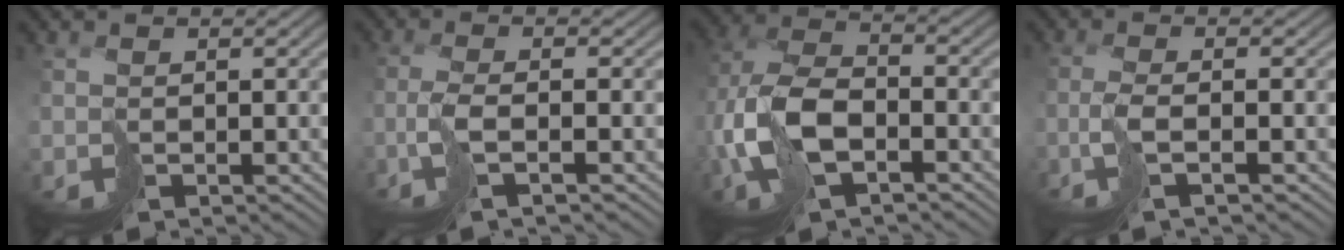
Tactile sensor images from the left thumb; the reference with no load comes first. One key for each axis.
{"total": 3.0, "fx": -0.7, "fy": 0.2, "fz": 2.9, "tx": -0.049, "ty": 0.006, "tz": -0.029}
{"total": 10.1, "fx": -2.4, "fy": 5.7, "fz": 8.0, "tx": -0.206, "ty": -0.003, "tz": -0.056}
{"total": 2.6, "fx": -0.5, "fy": 0.1, "fz": 2.5, "tx": -0.043, "ty": 0.006, "tz": -0.026}